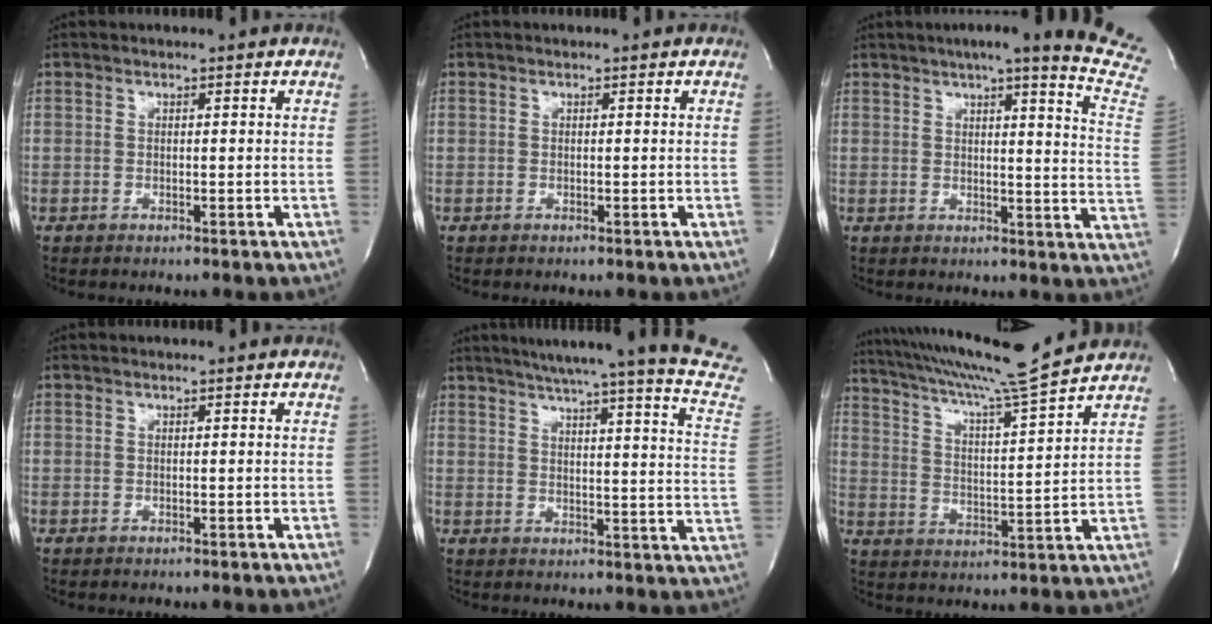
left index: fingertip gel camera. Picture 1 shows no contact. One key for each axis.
{"total": 0.0}
{"total": 19.9, "fx": 16.7, "fy": -0.6, "fz": 10.9, "tx": -0.141, "ty": -0.069, "tz": 0.182}
{"total": 0.0}
{"total": 23.4, "fx": 20.7, "fy": -1.7, "fz": 10.8, "tx": -0.154, "ty": -0.084, "tz": 0.241}
{"total": 15.3, "fx": 14.0, "fy": -2.2, "fz": 5.9, "tx": -0.114, "ty": -0.022, "tz": 0.221}